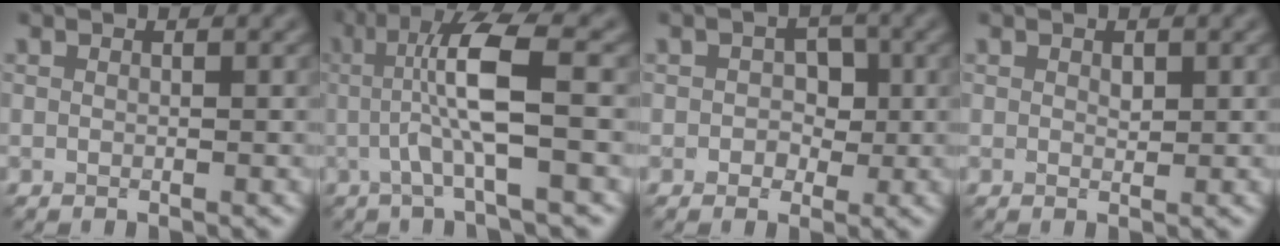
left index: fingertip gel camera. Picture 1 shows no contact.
{"total": 6.4, "force": [0.2, 1.1, 6.3], "torque": [-0.123, 0.006, 0.003]}
{"total": 2.3, "force": [-0.1, 2.0, 1.2], "torque": [-0.004, 0.000, -0.010]}
{"total": 0.8, "force": [0.3, 0.4, 0.5], "torque": [-0.008, -0.001, 0.007]}